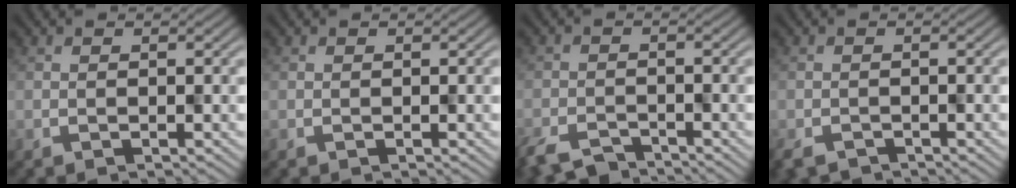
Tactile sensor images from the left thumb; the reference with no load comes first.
{"total": 0.0}
{"total": 5.1, "force": [-4.4, 2.1, 1.6], "torque": [-0.032, -0.010, -0.084]}
{"total": 2.9, "force": [-2.5, 1.3, 0.9], "torque": [-0.015, -0.010, -0.043]}